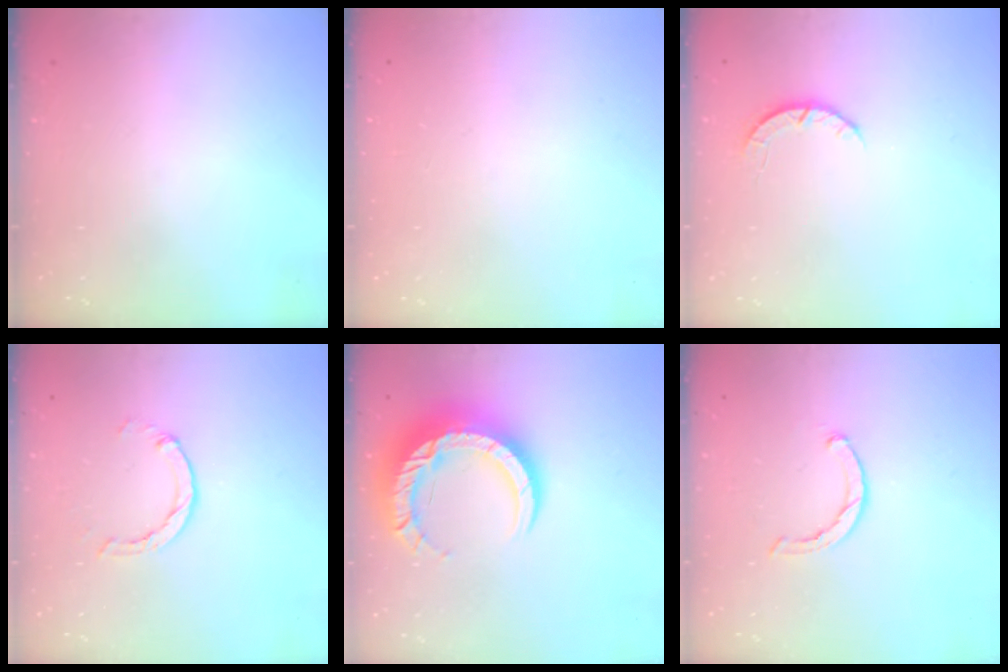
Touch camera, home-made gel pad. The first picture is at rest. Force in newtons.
{"total": 2.2, "press": 2.2, "slide": 0.1}
{"total": 2.7, "press": 2.6, "slide": 0.4}
{"total": 2.9, "press": 2.9, "slide": 0.4}
{"total": 15.7, "press": 15.6, "slide": 1.4}
{"total": 2.3, "press": 2.2, "slide": 0.5}